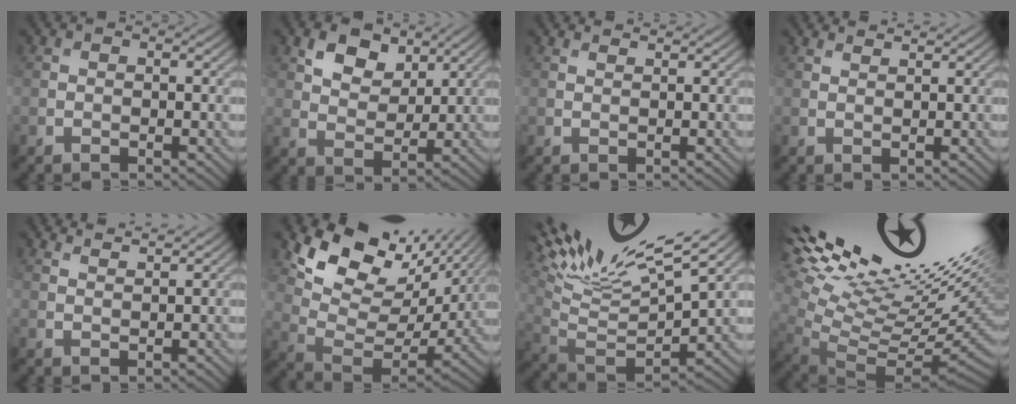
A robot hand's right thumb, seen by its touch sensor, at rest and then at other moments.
{"total": 6.5, "force": [4.0, 3.8, 3.4], "torque": [-0.065, -0.003, 0.072]}
{"total": 1.4, "force": [1.4, -0.3, 0.0], "torque": [-0.002, 0.000, 0.030]}
{"total": 2.0, "force": [2.0, -0.3, 0.2], "torque": [-0.007, 0.000, 0.041]}
{"total": 2.8, "force": [2.8, -0.3, 0.5], "torque": [-0.013, 0.000, 0.052]}
{"total": 12.8, "force": [6.9, 6.9, 8.3], "torque": [-0.150, 0.005, 0.139]}
{"total": 13.4, "force": [8.6, 3.3, 9.7], "torque": [-0.186, 0.015, 0.137]}
{"total": 15.7, "force": [7.4, 4.8, 13.0], "torque": [-0.181, 0.031, 0.157]}